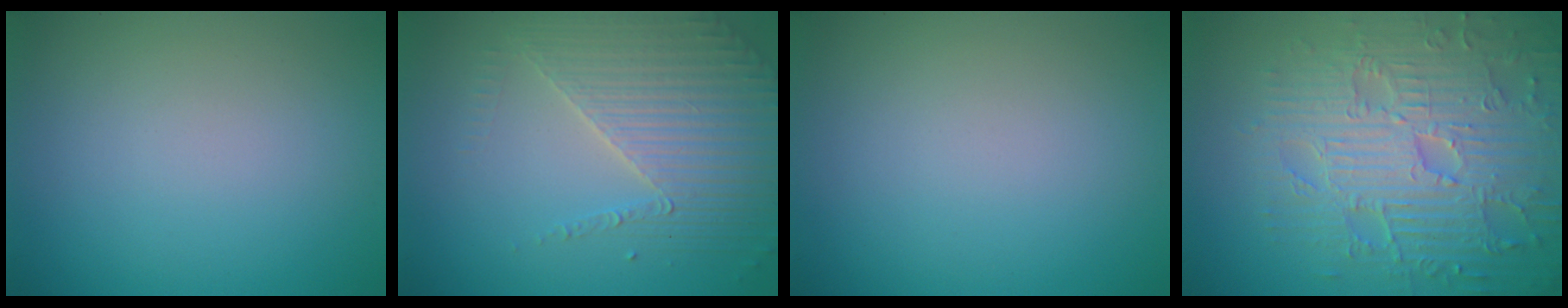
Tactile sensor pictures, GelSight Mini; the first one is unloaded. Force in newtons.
{"total": 4.0, "press": 3.8, "slide": 1.2}
{"total": 0.0}
{"total": 9.0, "press": 6.5, "slide": 6.2}